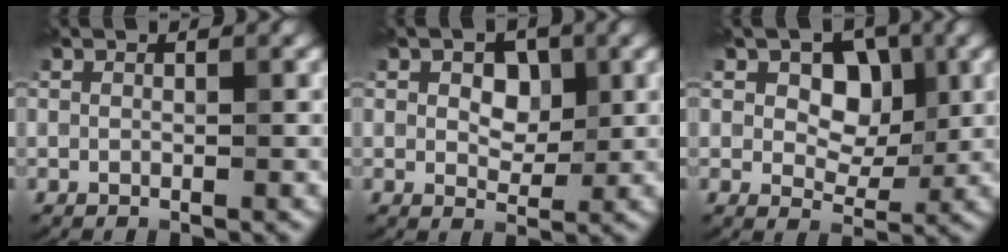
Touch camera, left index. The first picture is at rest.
{"total": 2.8, "force": [0.7, 1.9, 1.9], "torque": [-0.031, -0.004, 0.009]}
{"total": 4.2, "force": [1.0, 3.1, 2.8], "torque": [-0.040, -0.006, 0.005]}